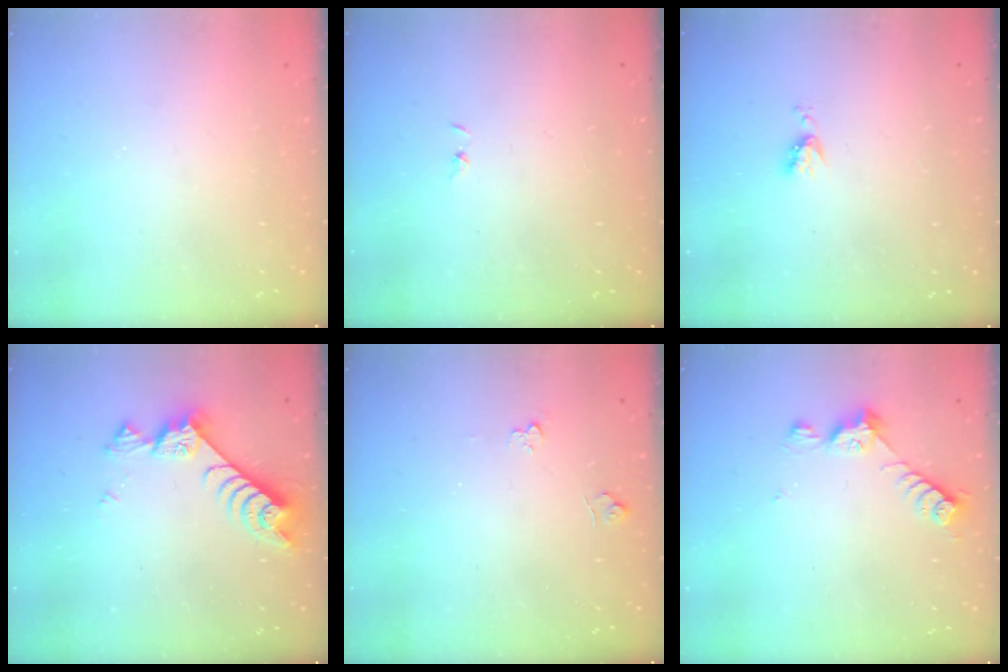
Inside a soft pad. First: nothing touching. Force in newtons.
{"total": 0.7, "press": 0.7, "slide": 0.1}
{"total": 4.3, "press": 4.3, "slide": 0.5}
{"total": 7.6, "press": 7.5, "slide": 1.0}
{"total": 3.6, "press": 3.6, "slide": 0.4}
{"total": 6.5, "press": 6.5, "slide": 0.7}